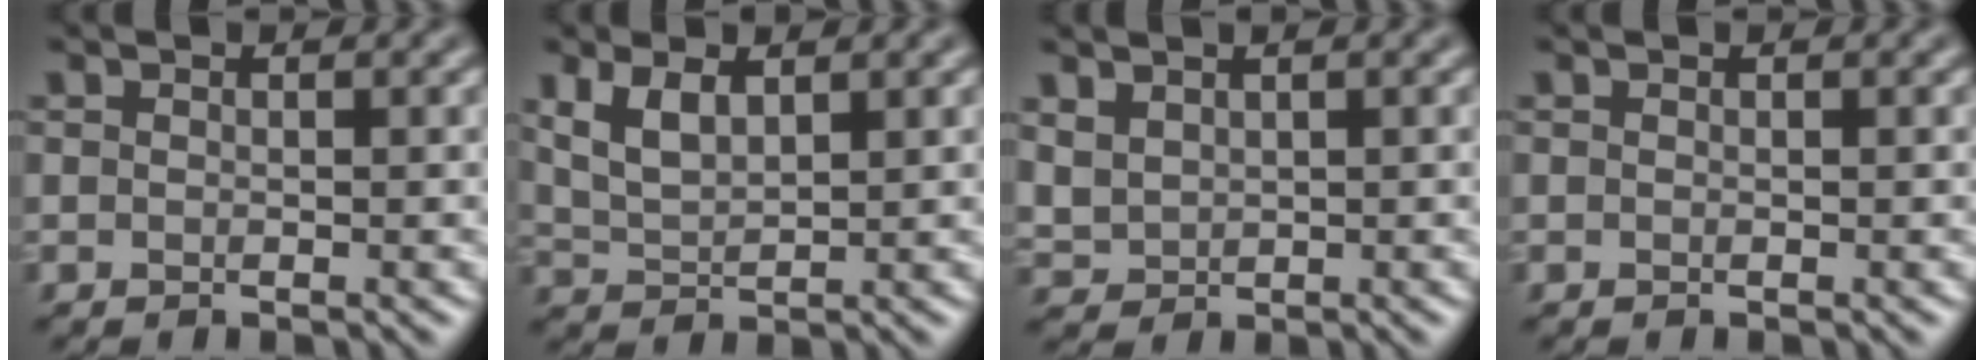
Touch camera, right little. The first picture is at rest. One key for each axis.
{"total": 3.2, "fx": 1.6, "fy": 1.4, "fz": 2.3, "tx": -0.055, "ty": -0.001, "tz": 0.036}
{"total": 1.9, "fx": 1.3, "fy": 1.2, "fz": 0.7, "tx": -0.021, "ty": 0.000, "tz": 0.033}
{"total": 0.0}